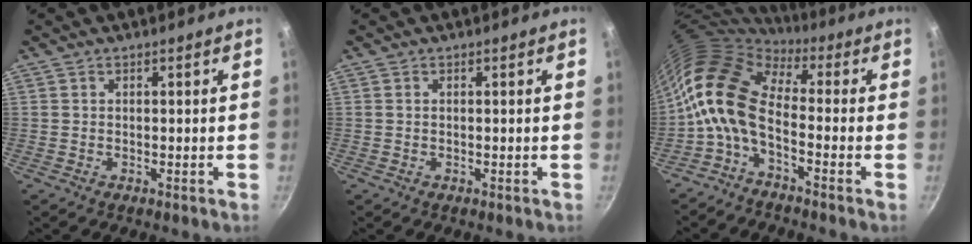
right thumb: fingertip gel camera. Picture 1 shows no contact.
{"total": 0.0}
{"total": 11.0, "force": [-1.5, 5.9, 9.2], "torque": [-0.167, 0.028, -0.046]}